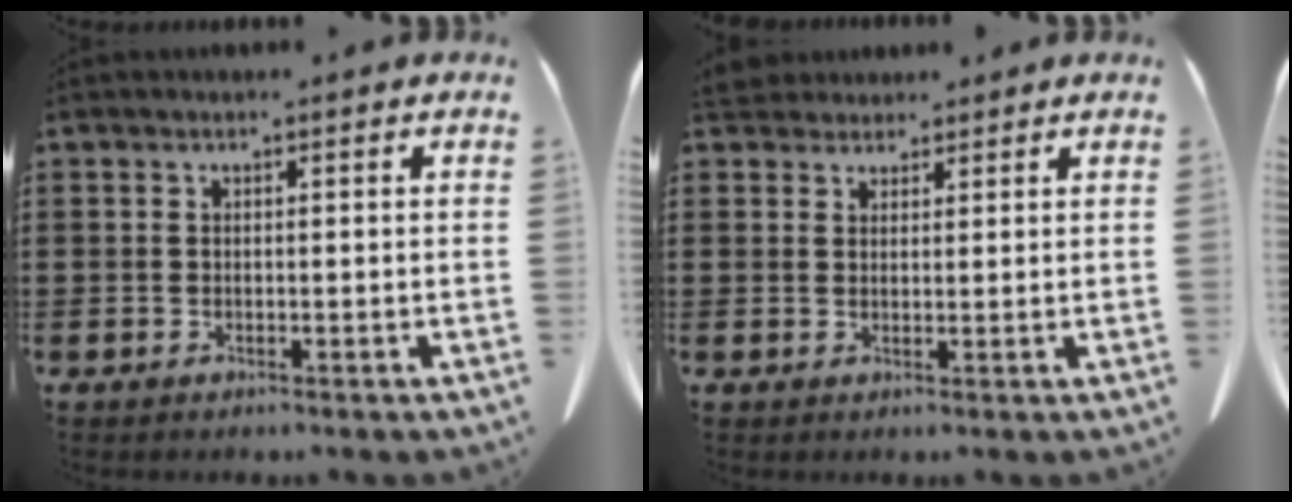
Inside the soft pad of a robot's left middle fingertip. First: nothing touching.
{"total": 3.3, "force": [3.1, 1.1, 0.5], "torque": [-0.020, -0.002, 0.061]}